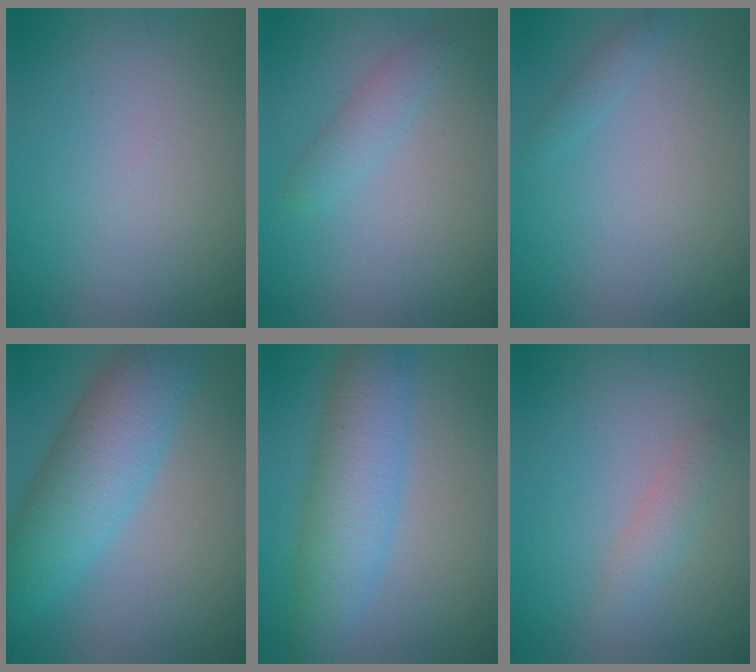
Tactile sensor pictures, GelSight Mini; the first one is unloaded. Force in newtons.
{"total": 1.9, "press": 1.9, "slide": 0.1}
{"total": 0.8, "press": 0.8, "slide": 0.0}
{"total": 8.0, "press": 8.0, "slide": 0.2}
{"total": 6.6, "press": 6.6, "slide": 0.0}
{"total": 1.6, "press": 1.6, "slide": 0.1}